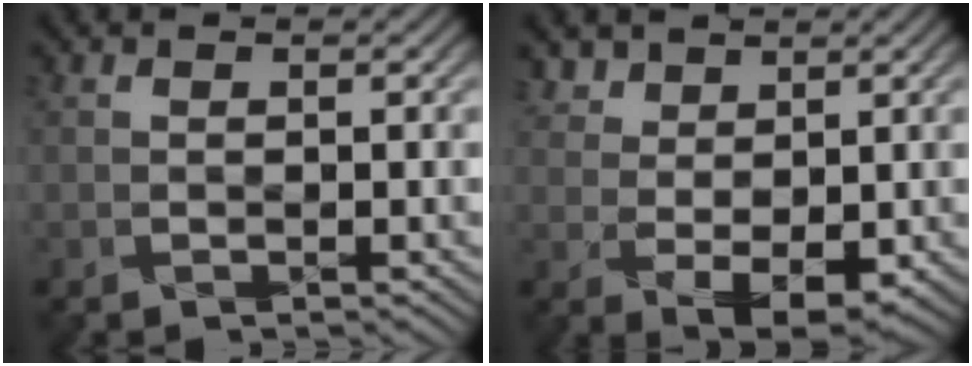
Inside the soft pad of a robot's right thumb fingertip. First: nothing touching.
{"total": 4.5, "force": [2.2, 2.9, 2.8], "torque": [-0.061, -0.008, 0.049]}